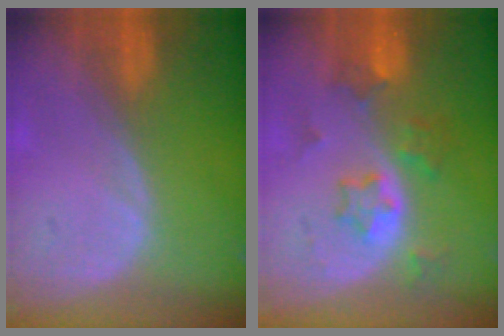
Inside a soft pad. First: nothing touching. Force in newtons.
{"total": 5.8, "press": 5.3, "slide": 2.4}